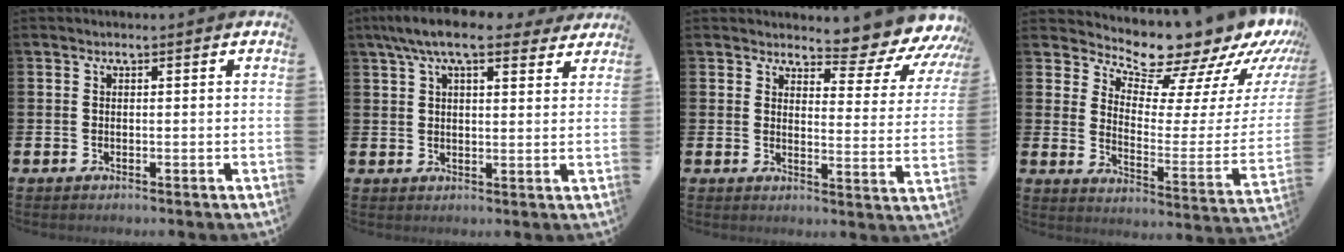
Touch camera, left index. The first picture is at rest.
{"total": 7.9, "force": [6.4, 2.3, 4.0], "torque": [-0.081, -0.013, 0.115]}
{"total": 4.8, "force": [4.4, 1.4, 1.3], "torque": [-0.025, -0.054, 0.066]}
{"total": 10.5, "force": [9.9, 2.7, 1.9], "torque": [-0.046, -0.109, 0.161]}